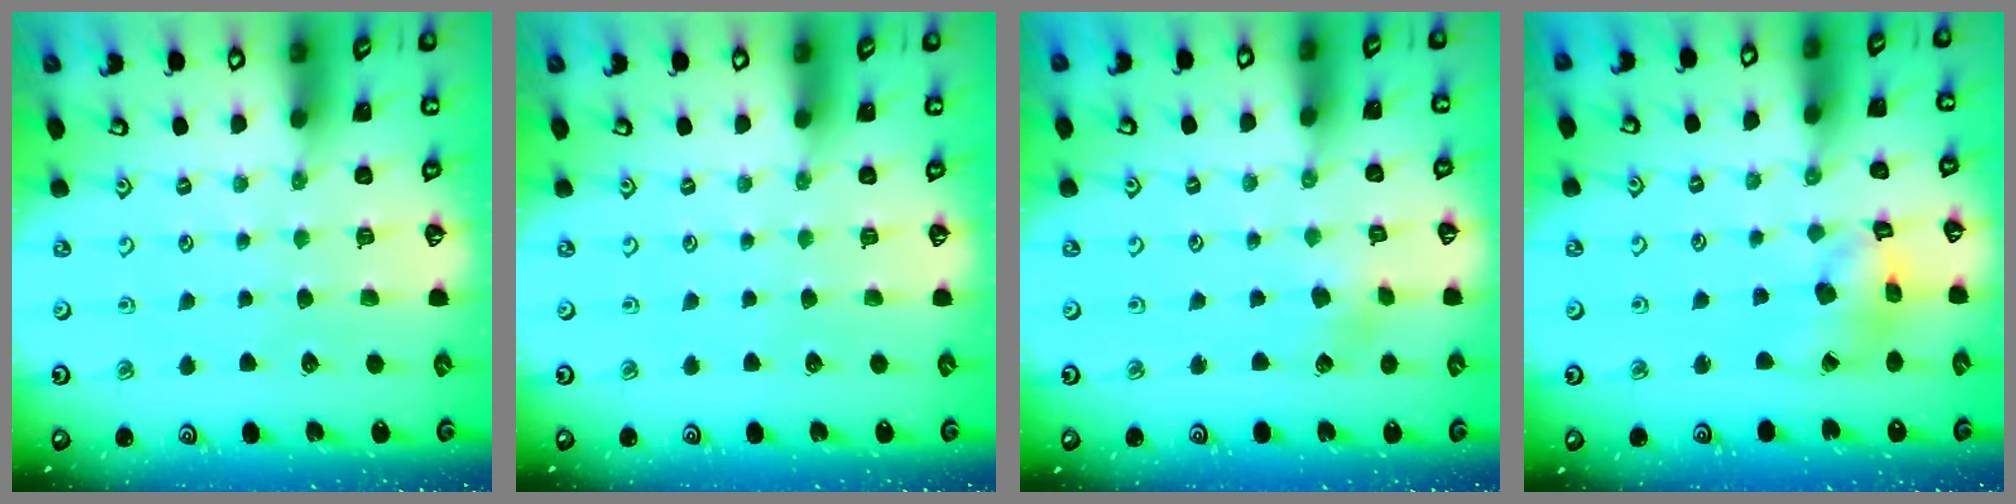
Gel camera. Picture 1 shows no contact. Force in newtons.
{"total": 0.0}
{"total": 3.7, "press": 3.6, "slide": 0.6}
{"total": 10.3, "press": 10.2, "slide": 1.1}